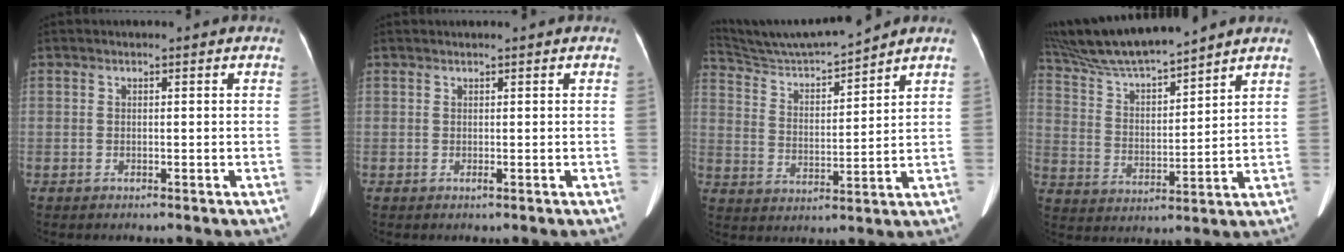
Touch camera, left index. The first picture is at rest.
{"total": 0.6, "force": [0.2, 0.0, 0.5], "torque": [-0.008, 0.002, 0.003]}
{"total": 11.9, "force": [11.4, -1.2, 3.3], "torque": [-0.074, 0.006, 0.214]}
{"total": 13.4, "force": [12.3, 0.3, 5.3], "torque": [-0.108, 0.013, 0.234]}